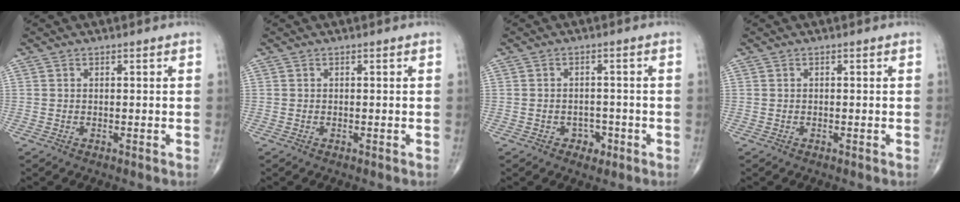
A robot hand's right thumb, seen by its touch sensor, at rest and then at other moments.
{"total": 0.0}
{"total": 2.9, "force": [-1.4, 2.2, 1.1], "torque": [0.002, 0.010, -0.019]}
{"total": 0.0}